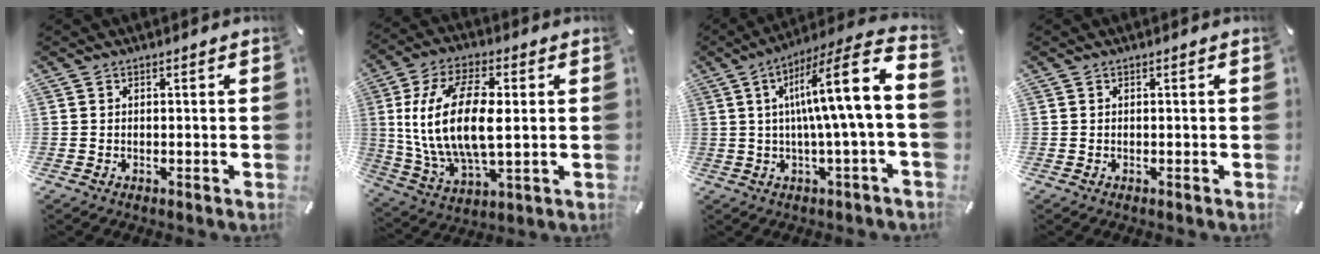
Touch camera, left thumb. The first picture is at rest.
{"total": 18.0, "force": [2.0, 9.2, 15.4], "torque": [-0.332, 0.002, 0.034]}
{"total": 16.0, "force": [3.0, 1.2, 15.7], "torque": [-0.261, -0.025, 0.028]}
{"total": 0.0}